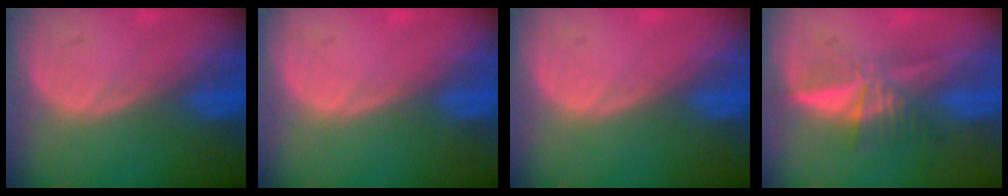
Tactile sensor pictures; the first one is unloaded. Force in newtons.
{"total": 0.0}
{"total": 0.0}
{"total": 5.4, "press": 5.2, "slide": 1.5}